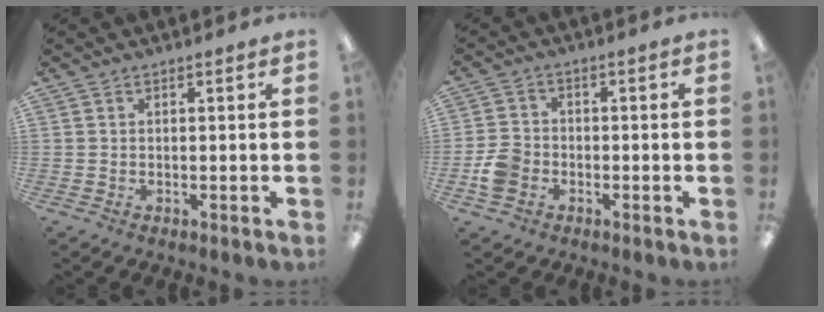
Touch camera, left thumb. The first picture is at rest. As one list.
[{"total": 5.8, "force": [-2.2, 4.4, 2.9], "torque": [-0.057, 0.013, -0.040]}]